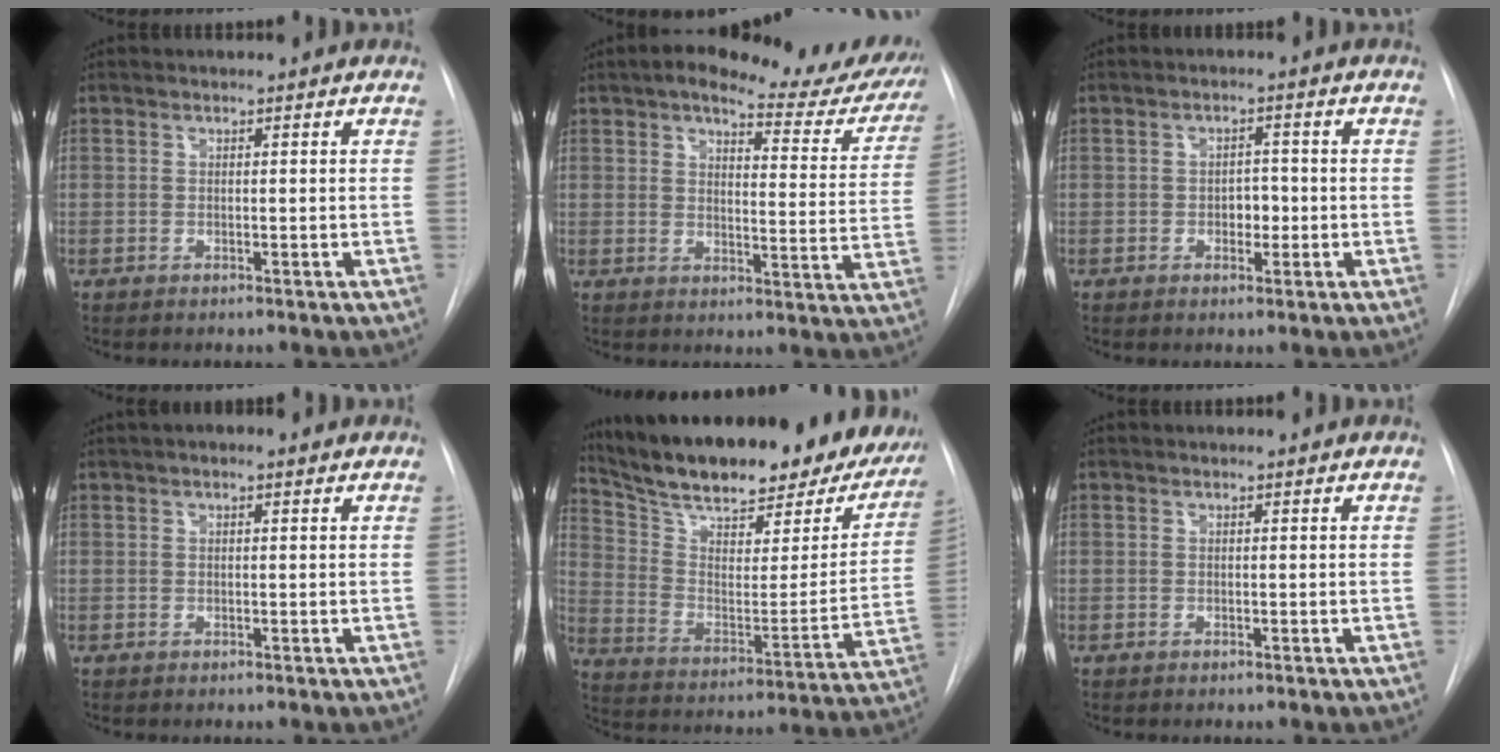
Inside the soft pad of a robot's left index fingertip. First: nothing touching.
{"total": 19.9, "force": [17.0, 5.1, 9.0], "torque": [-0.105, -0.026, 0.191]}
{"total": 2.5, "force": [-0.5, 1.6, 1.8], "torque": [-0.020, 0.005, -0.007]}
{"total": 1.9, "force": [1.1, 0.5, 1.4], "torque": [-0.024, 0.014, 0.014]}
{"total": 30.6, "force": [25.3, 8.2, 15.2], "torque": [-0.244, -0.031, 0.343]}
{"total": 0.0}